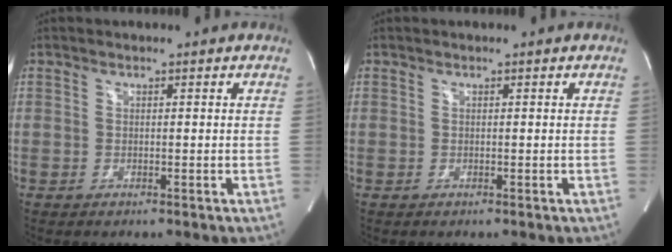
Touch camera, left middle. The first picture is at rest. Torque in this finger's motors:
{"motor_torque": [-0.14, 0.01, 0.09, 0.01]}